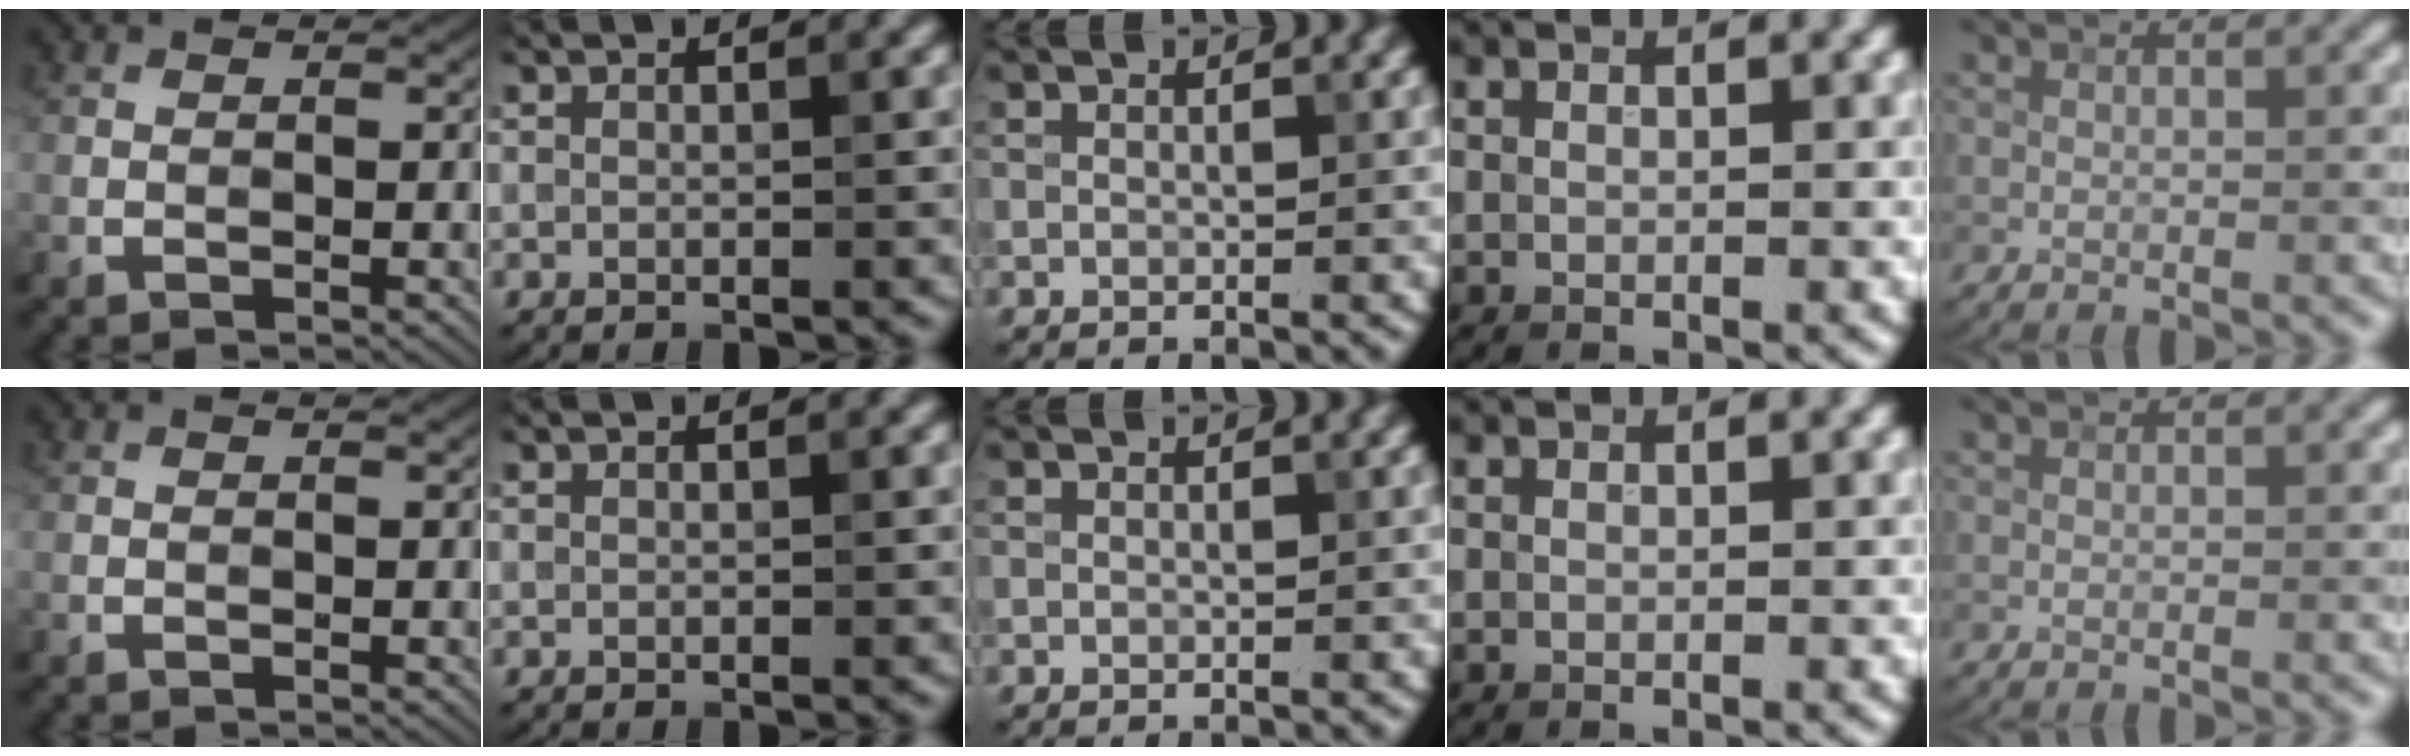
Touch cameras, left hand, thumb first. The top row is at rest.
{}